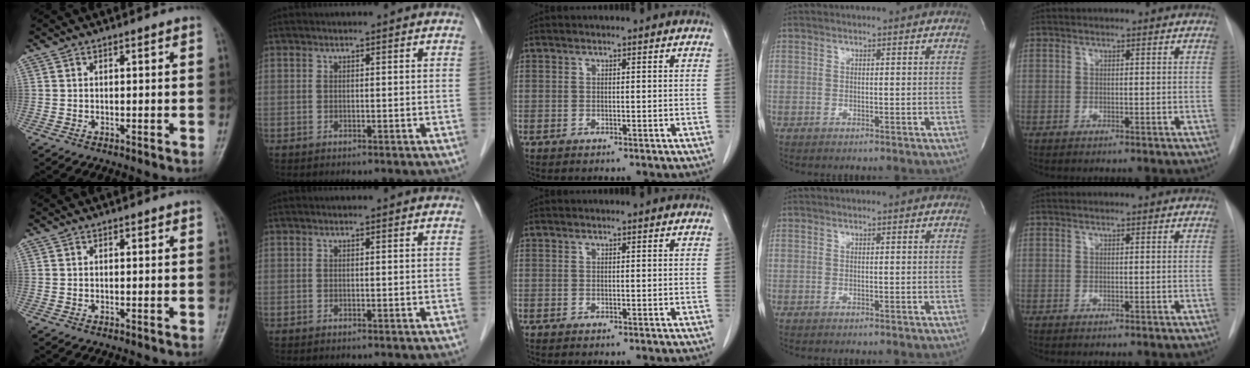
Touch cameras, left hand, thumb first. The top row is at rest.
{}